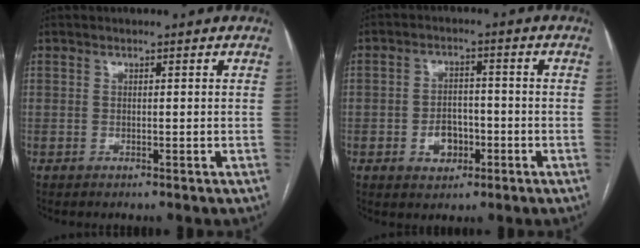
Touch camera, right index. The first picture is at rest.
{"total": 5.0, "force": [-1.8, 3.5, 3.1], "torque": [-0.051, 0.008, -0.025]}